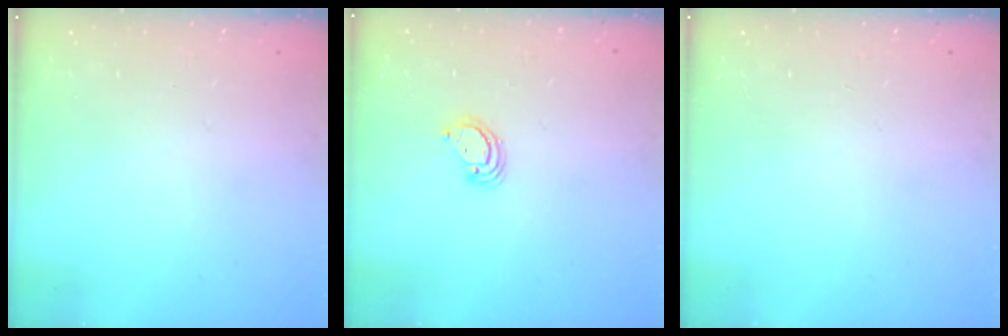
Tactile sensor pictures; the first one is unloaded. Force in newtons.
{"total": 4.0, "press": 4.0, "slide": 0.2}
{"total": 0.0}